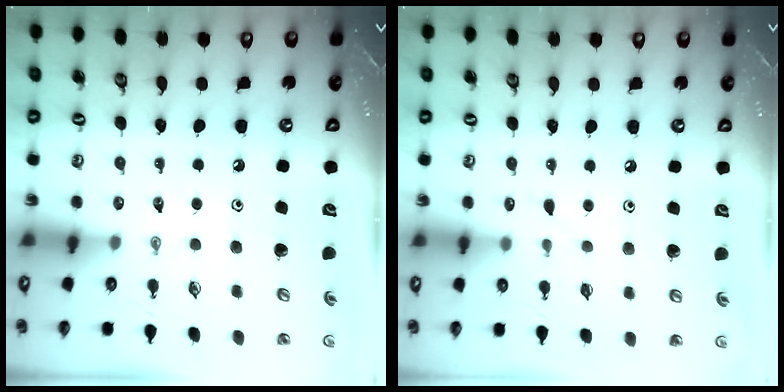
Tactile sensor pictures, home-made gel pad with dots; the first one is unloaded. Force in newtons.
{"total": 5.0, "press": 5.0, "slide": 0.5}